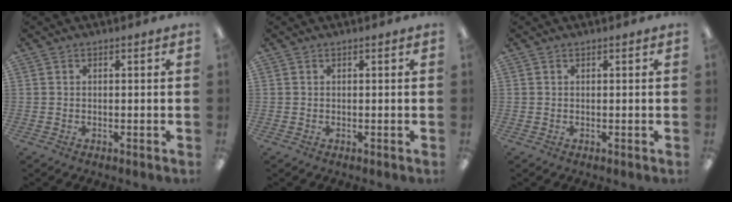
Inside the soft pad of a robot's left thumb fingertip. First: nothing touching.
{"total": 0.0}
{"total": 0.0}